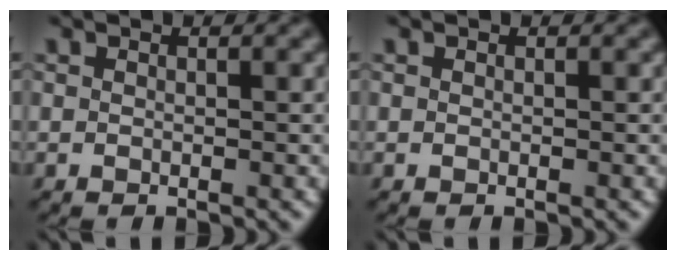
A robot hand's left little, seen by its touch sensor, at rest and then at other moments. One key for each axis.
{"total": 0.0}